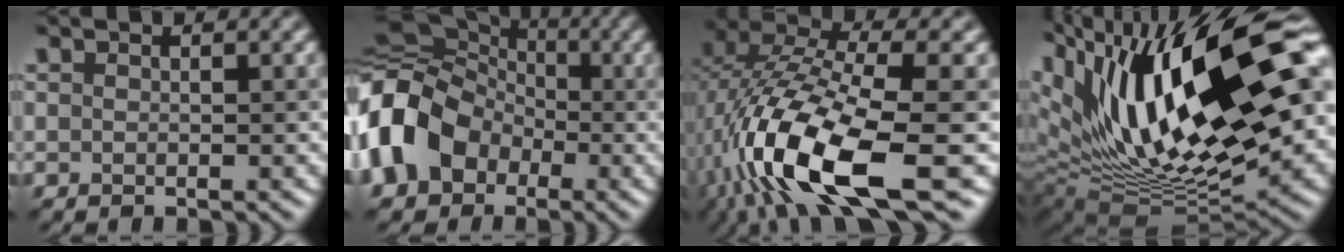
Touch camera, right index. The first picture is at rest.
{"total": 10.2, "force": [-2.8, 8.1, 5.4], "torque": [-0.099, 0.000, -0.071]}
{"total": 13.2, "force": [-4.4, 4.5, 11.6], "torque": [-0.238, -0.005, -0.084]}
{"total": 19.7, "force": [6.3, 8.6, 16.6], "torque": [-0.278, 0.022, 0.112]}